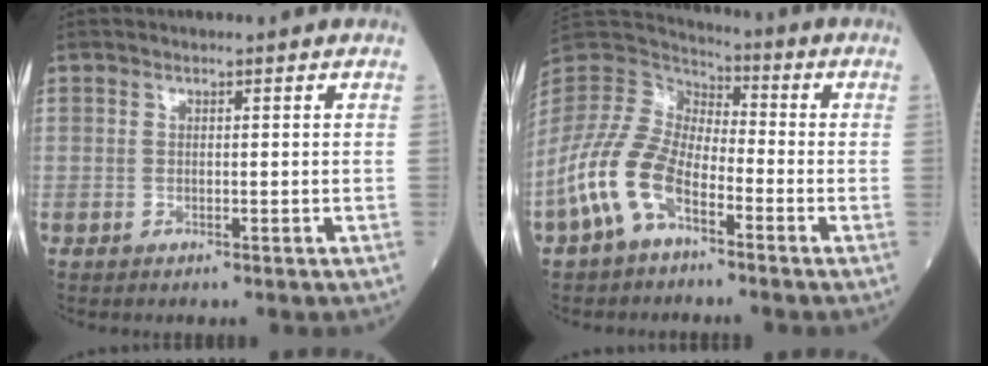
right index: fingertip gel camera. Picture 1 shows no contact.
{"total": 11.5, "force": [-5.8, 5.8, 8.2], "torque": [-0.195, 0.009, -0.119]}